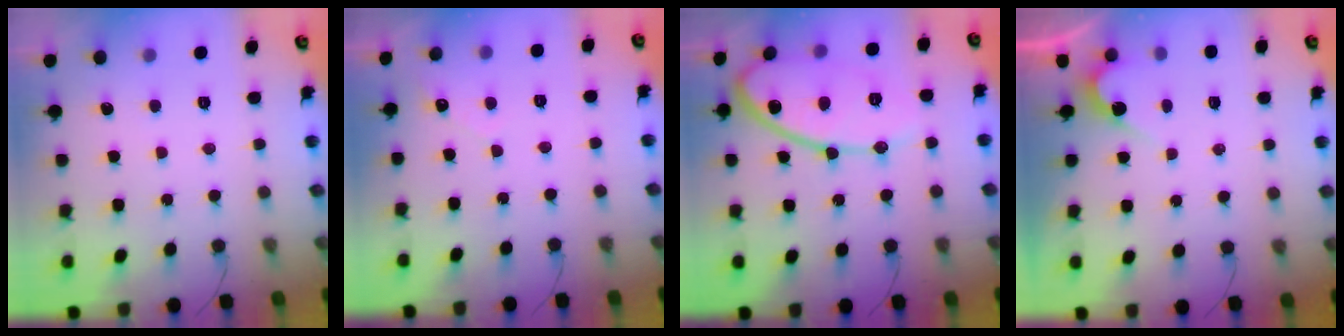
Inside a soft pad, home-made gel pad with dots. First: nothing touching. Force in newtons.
{"total": 1.7, "press": 1.7, "slide": 0.1}
{"total": 14.1, "press": 14.1, "slide": 0.9}
{"total": 2.8, "press": 2.8, "slide": 0.2}